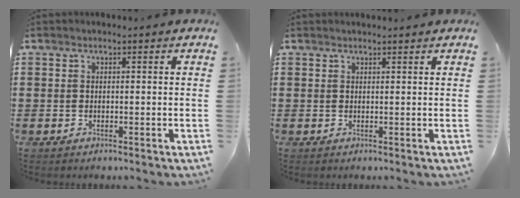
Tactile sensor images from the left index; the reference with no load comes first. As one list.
[{"total": 0.6, "force": [0.5, 0.0, 0.1], "torque": [-0.004, 0.000, 0.011]}]